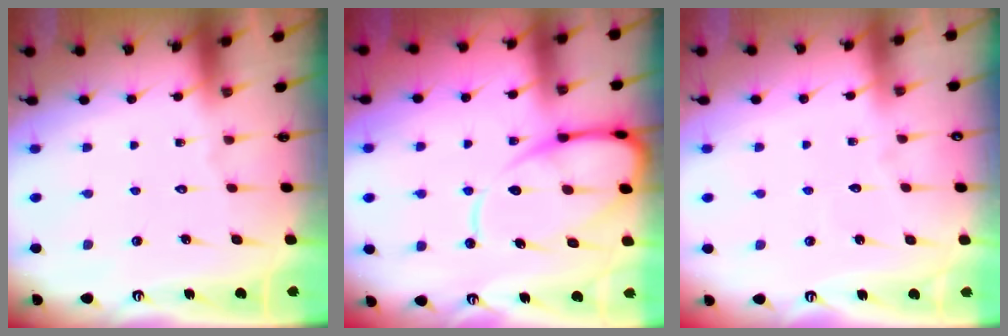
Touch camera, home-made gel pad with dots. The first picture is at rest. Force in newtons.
{"total": 12.8, "press": 12.7, "slide": 1.4}
{"total": 2.8, "press": 2.8, "slide": 0.2}